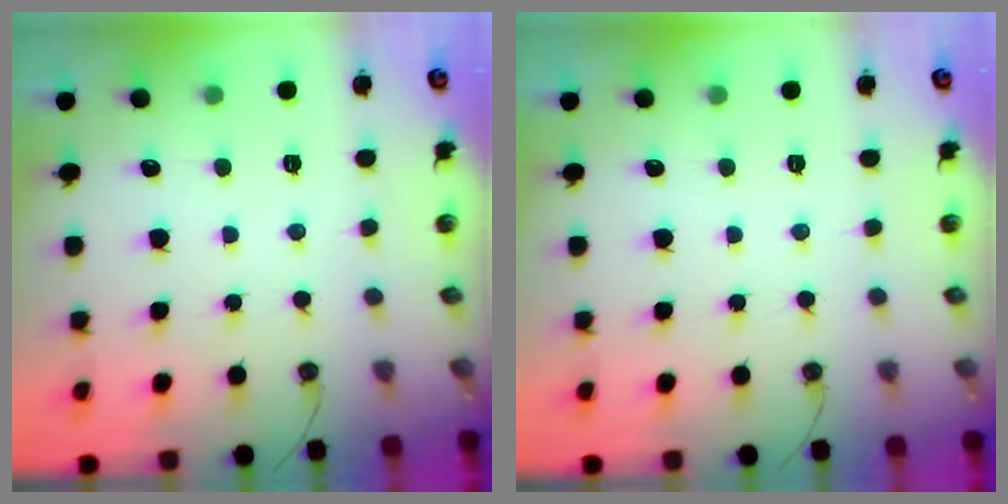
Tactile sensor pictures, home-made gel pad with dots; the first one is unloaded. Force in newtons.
{"total": 0.0}